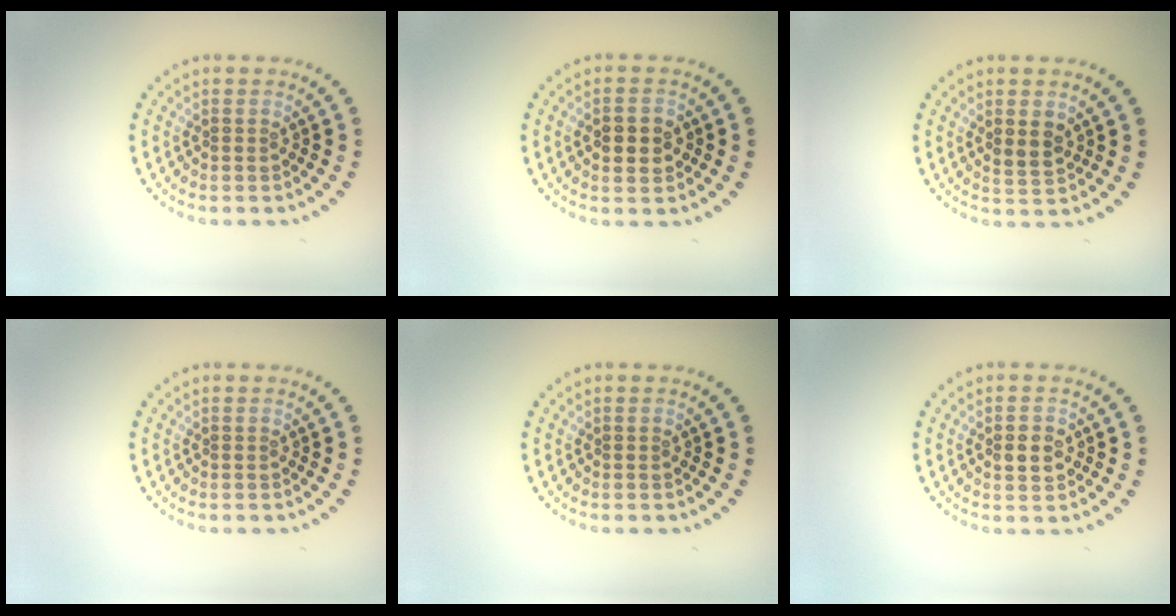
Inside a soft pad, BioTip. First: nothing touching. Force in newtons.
{"total": 3.5, "press": 3.4, "slide": 0.2}
{"total": 1.8, "press": 1.7, "slide": 0.7}
{"total": 0.0}
{"total": 0.0}
{"total": 2.0, "press": 1.9, "slide": 0.3}